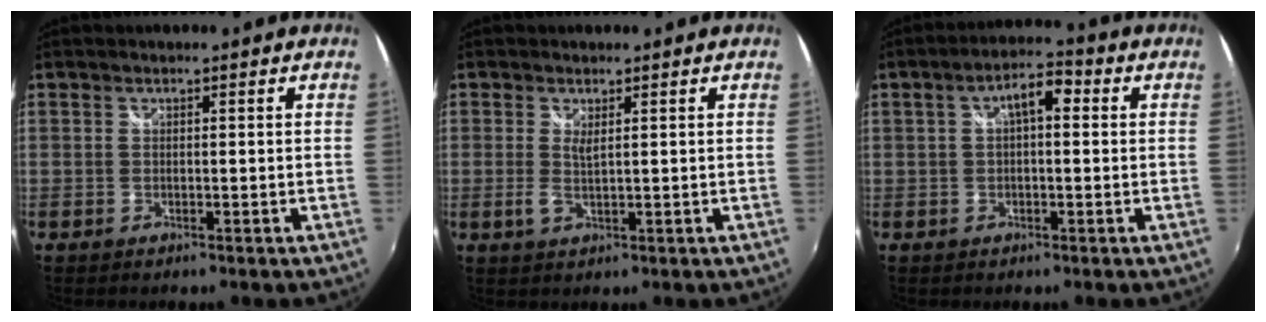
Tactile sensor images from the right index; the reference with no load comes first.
{"total": 2.0, "force": [0.4, 0.5, 1.9], "torque": [-0.039, -0.004, 0.006]}
{"total": 5.6, "force": [1.0, 2.4, 5.0], "torque": [-0.083, 0.016, 0.016]}